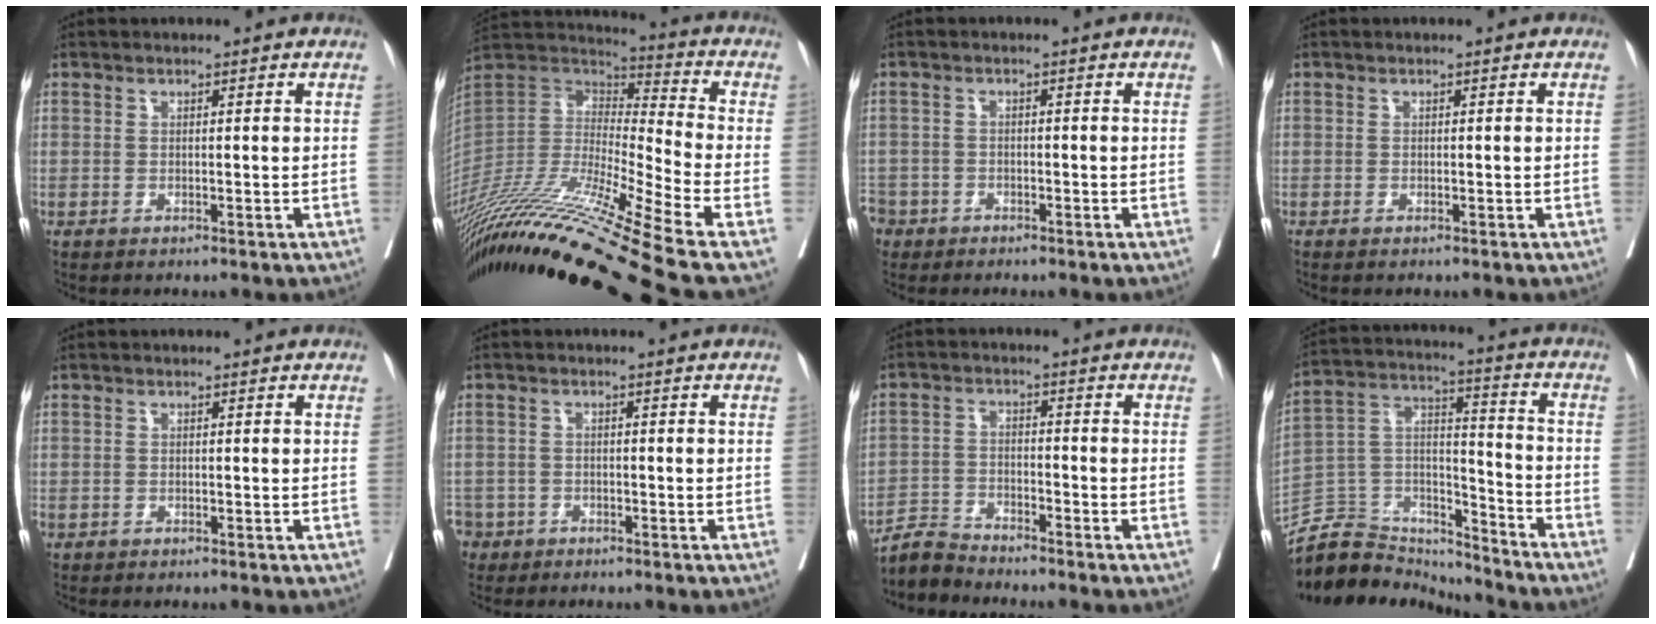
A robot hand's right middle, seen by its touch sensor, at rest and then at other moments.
{"total": 30.8, "force": [-24.6, -2.0, 18.5], "torque": [-0.360, -0.056, -0.438]}
{"total": 5.1, "force": [-3.6, 3.6, 0.1], "torque": [-0.014, 0.003, -0.073]}
{"total": 0.7, "force": [-0.6, 0.1, 0.3], "torque": [-0.011, -0.003, -0.009]}
{"total": 0.8, "force": [-0.5, 0.7, 0.2], "torque": [-0.011, 0.002, -0.008]}
{"total": 5.2, "force": [-3.5, 3.9, 0.0], "torque": [-0.011, 0.005, -0.065]}
{"total": 4.4, "force": [-4.4, 0.1, -0.5], "torque": [0.005, -0.008, -0.085]}
{"total": 14.6, "force": [-14.1, 3.9, 0.9], "torque": [-0.013, 0.060, -0.252]}